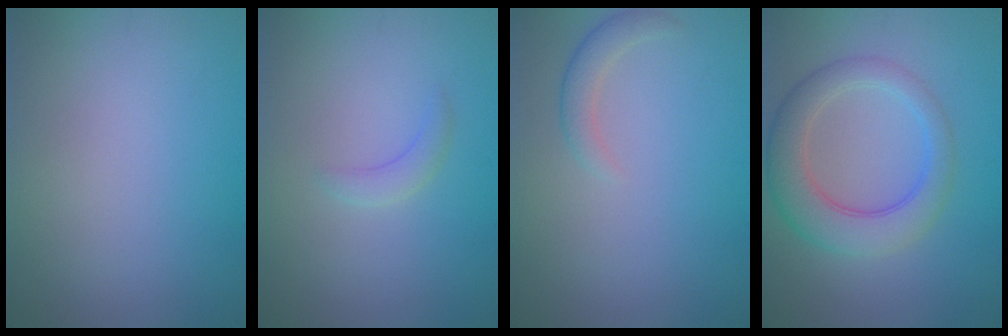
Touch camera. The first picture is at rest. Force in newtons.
{"total": 1.4, "press": 1.4, "slide": 0.1}
{"total": 1.8, "press": 1.7, "slide": 0.2}
{"total": 5.3, "press": 5.3, "slide": 0.2}